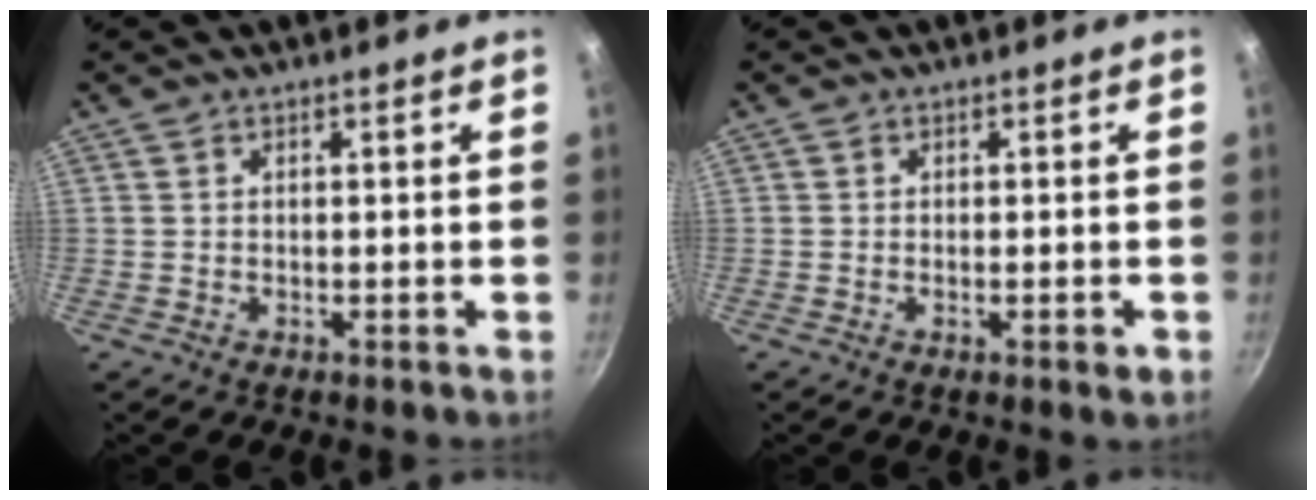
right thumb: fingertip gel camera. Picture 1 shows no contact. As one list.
[{"total": 2.1, "force": [-0.8, 0.4, 1.9], "torque": [-0.032, 0.000, -0.017]}]